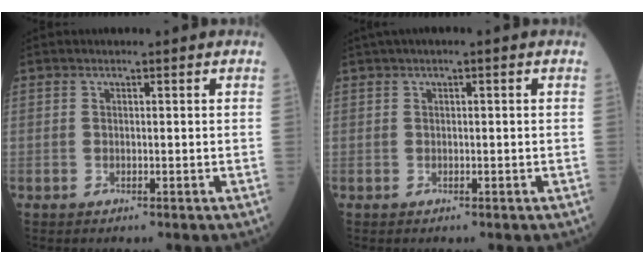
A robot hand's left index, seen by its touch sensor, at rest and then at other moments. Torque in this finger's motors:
{"motor_torque": [0.54, -0.88, 0.33, 0.10]}